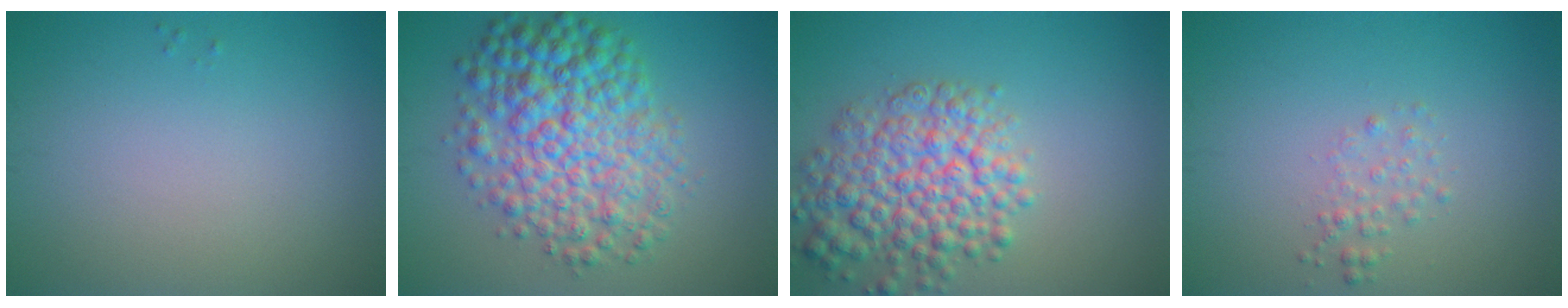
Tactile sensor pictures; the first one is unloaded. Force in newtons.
{"total": 8.6, "press": 8.6, "slide": 0.1}
{"total": 6.7, "press": 6.7, "slide": 0.3}
{"total": 1.3, "press": 1.3, "slide": 0.1}